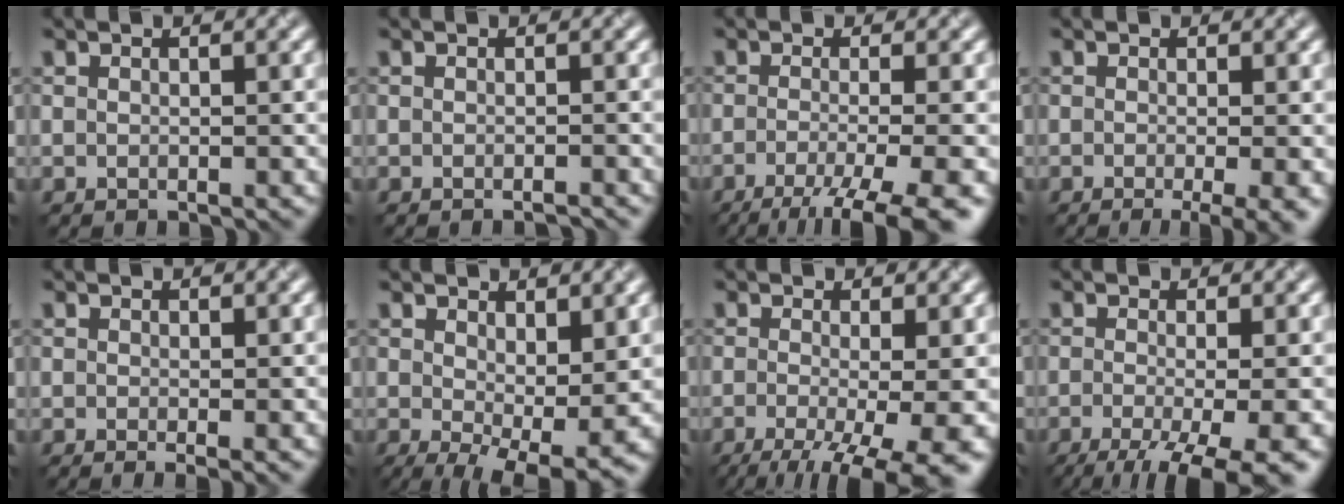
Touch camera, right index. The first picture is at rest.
{"total": 1.8, "force": [-1.6, 0.2, 0.7], "torque": [-0.007, 0.006, -0.021]}
{"total": 7.3, "force": [-4.3, 1.5, 5.7], "torque": [-0.089, -0.011, -0.071]}
{"total": 5.0, "force": [-2.2, 1.5, 4.2], "torque": [-0.052, -0.008, -0.022]}
{"total": 2.3, "force": [-0.4, 0.8, 2.1], "torque": [-0.035, -0.013, 0.004]}
{"total": 7.5, "force": [-0.7, 3.2, 6.7], "torque": [-0.122, -0.023, 0.004]}
{"total": 10.6, "force": [-4.6, 4.1, 8.6], "torque": [-0.136, -0.026, -0.048]}
{"total": 8.6, "force": [-4.7, 2.8, 6.6], "torque": [-0.101, -0.027, -0.059]}